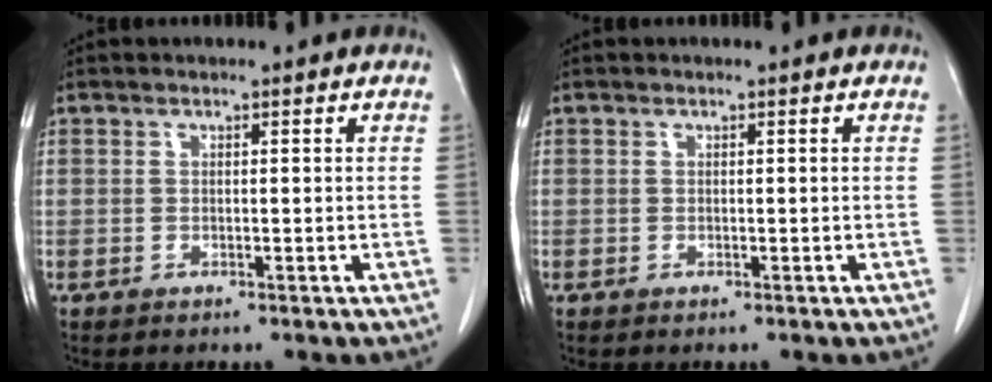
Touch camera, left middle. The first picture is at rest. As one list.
[{"total": 0.0}]